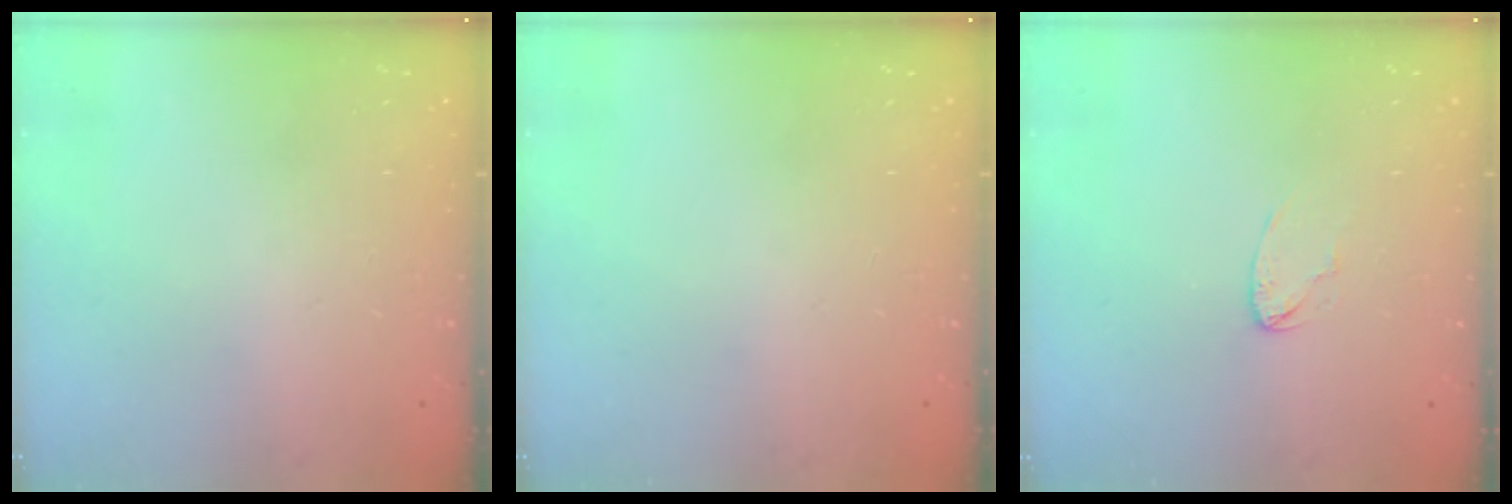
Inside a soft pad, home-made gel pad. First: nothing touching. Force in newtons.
{"total": 0.0}
{"total": 2.6, "press": 2.6, "slide": 0.2}